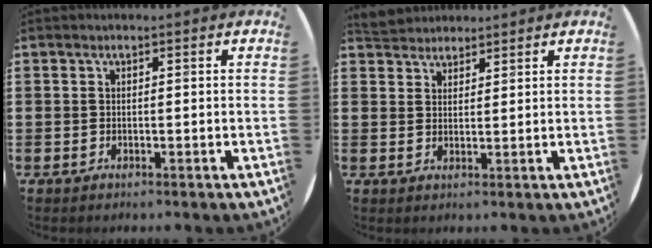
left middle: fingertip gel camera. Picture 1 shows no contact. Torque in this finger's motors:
{"motor_torque": [0.13, -0.14, 0.02, 0.00]}